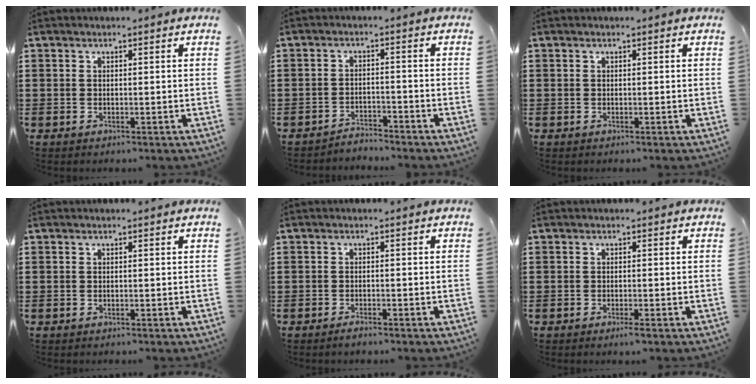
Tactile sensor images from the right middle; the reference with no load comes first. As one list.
[{"total": 2.7, "force": [-2.7, 0.1, -0.2], "torque": [-0.006, 0.000, -0.058]}, {"total": 0.0}, {"total": 0.0}, {"total": 1.1, "force": [-1.0, 0.1, 0.5], "torque": [-0.013, -0.006, -0.017]}, {"total": 1.0, "force": [-0.7, 0.1, 0.8], "torque": [-0.015, -0.003, -0.012]}]